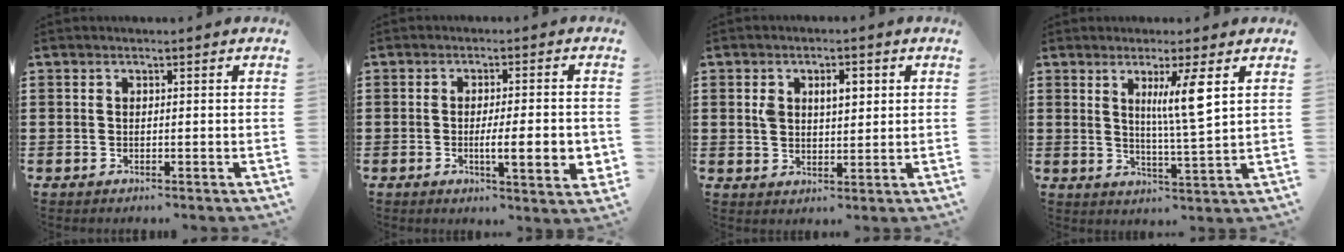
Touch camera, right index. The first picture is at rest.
{"total": 7.1, "force": [-1.3, 1.2, 6.8], "torque": [-0.096, -0.010, -0.024]}
{"total": 4.3, "force": [1.2, 2.5, 3.2], "torque": [-0.055, 0.008, 0.015]}
{"total": 6.4, "force": [2.5, 0.1, 5.9], "torque": [-0.107, -0.008, 0.034]}